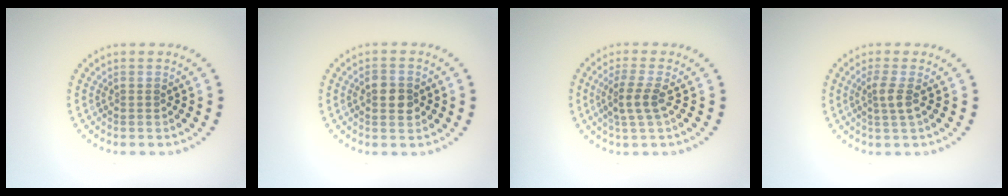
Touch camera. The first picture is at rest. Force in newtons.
{"total": 2.6, "press": 2.6, "slide": 0.1}
{"total": 2.4, "press": 2.1, "slide": 1.2}
{"total": 1.8, "press": 1.4, "slide": 1.2}